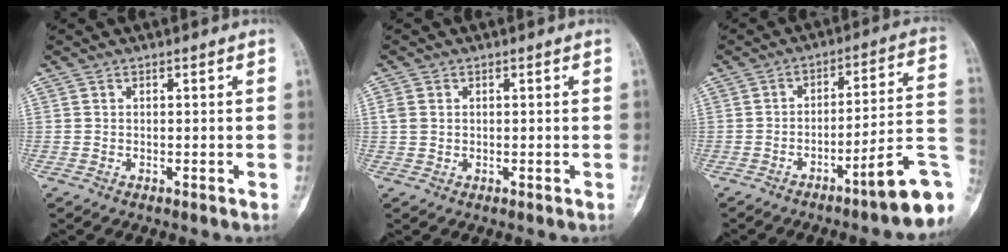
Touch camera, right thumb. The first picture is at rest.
{"total": 2.1, "force": [0.4, 1.6, 1.2], "torque": [-0.027, 0.002, 0.012]}
{"total": 15.0, "force": [-6.6, 2.7, 13.2], "torque": [-0.153, 0.053, -0.091]}